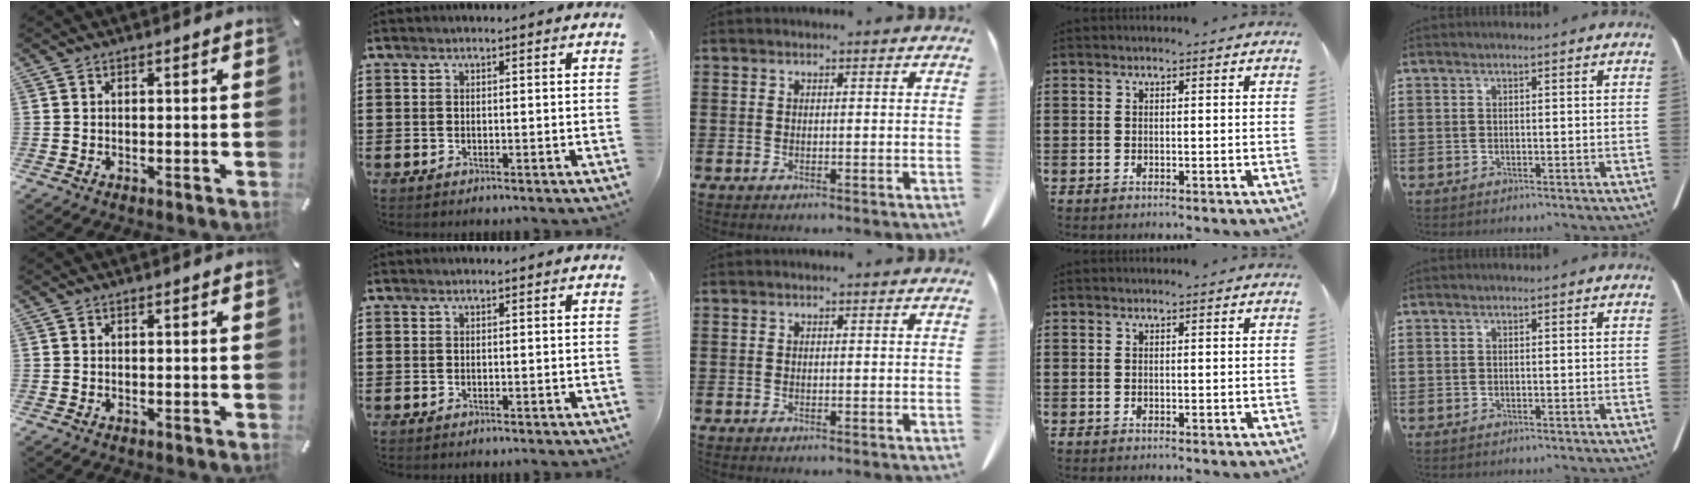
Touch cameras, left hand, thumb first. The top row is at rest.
{}